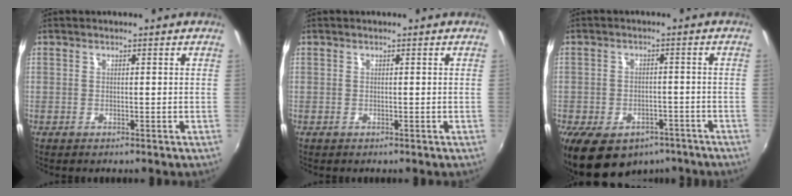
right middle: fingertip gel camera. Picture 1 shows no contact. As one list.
[{"total": 0.0}, {"total": 14.2, "force": [-9.3, 8.2, 6.8], "torque": [-0.149, -0.015, -0.128]}]